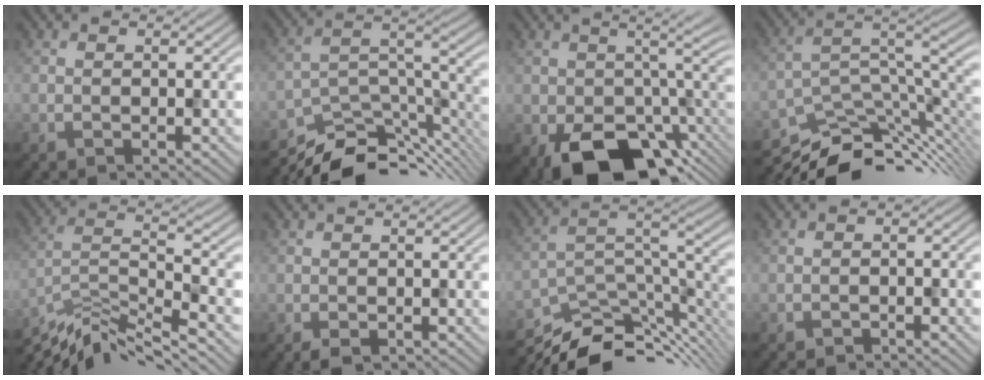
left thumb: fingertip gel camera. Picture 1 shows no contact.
{"total": 11.2, "force": [-9.2, 3.4, 5.4], "torque": [-0.096, -0.008, -0.157]}
{"total": 16.2, "force": [-4.0, 9.1, 12.9], "torque": [-0.174, -0.047, -0.020]}
{"total": 10.7, "force": [-7.8, 3.3, 6.4], "torque": [-0.108, -0.002, -0.133]}
{"total": 10.3, "force": [-8.1, 1.9, 6.1], "torque": [-0.114, 0.001, -0.156]}
{"total": 1.3, "force": [-0.6, 0.9, 0.8], "torque": [-0.022, -0.008, -0.011]}
{"total": 11.4, "force": [-8.6, 3.8, 6.4], "torque": [-0.113, -0.005, -0.144]}
{"total": 1.7, "force": [-1.2, 1.0, 0.6], "torque": [-0.013, 0.001, -0.028]}